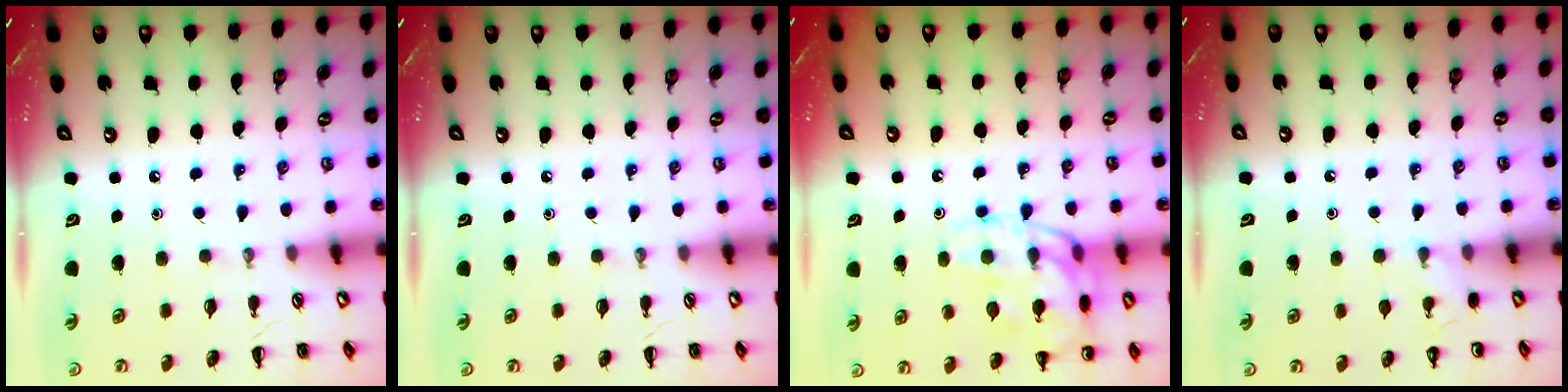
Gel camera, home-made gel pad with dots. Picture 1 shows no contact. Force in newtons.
{"total": 0.0}
{"total": 15.8, "press": 15.8, "slide": 1.1}
{"total": 3.6, "press": 3.4, "slide": 1.2}